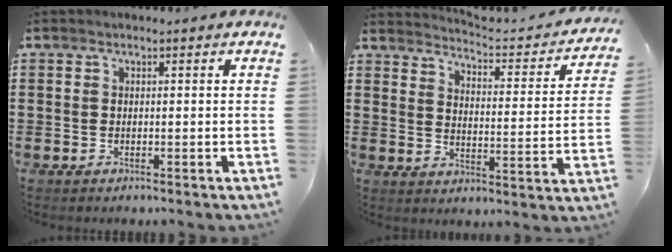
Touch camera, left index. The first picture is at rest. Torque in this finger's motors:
{"motor_torque": [0.77, -1.36, -0.07, -0.06]}